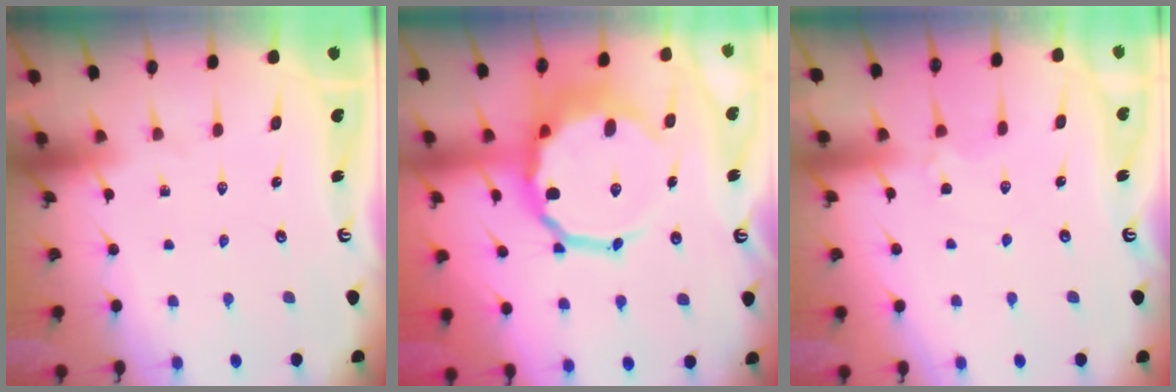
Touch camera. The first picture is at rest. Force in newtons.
{"total": 14.3, "press": 13.9, "slide": 3.3}
{"total": 2.1, "press": 2.0, "slide": 0.6}